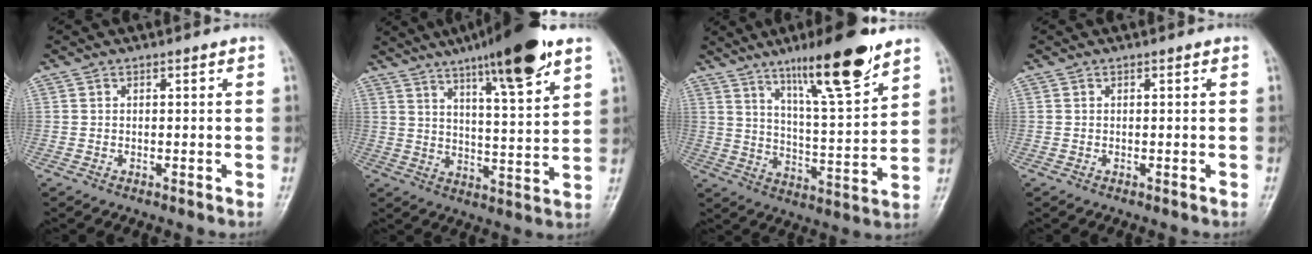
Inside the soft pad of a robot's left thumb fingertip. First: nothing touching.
{"total": 17.4, "force": [11.1, 2.7, 13.1], "torque": [-0.187, -0.049, 0.174]}
{"total": 16.8, "force": [11.1, 2.8, 12.3], "torque": [-0.180, -0.062, 0.186]}
{"total": 0.0}